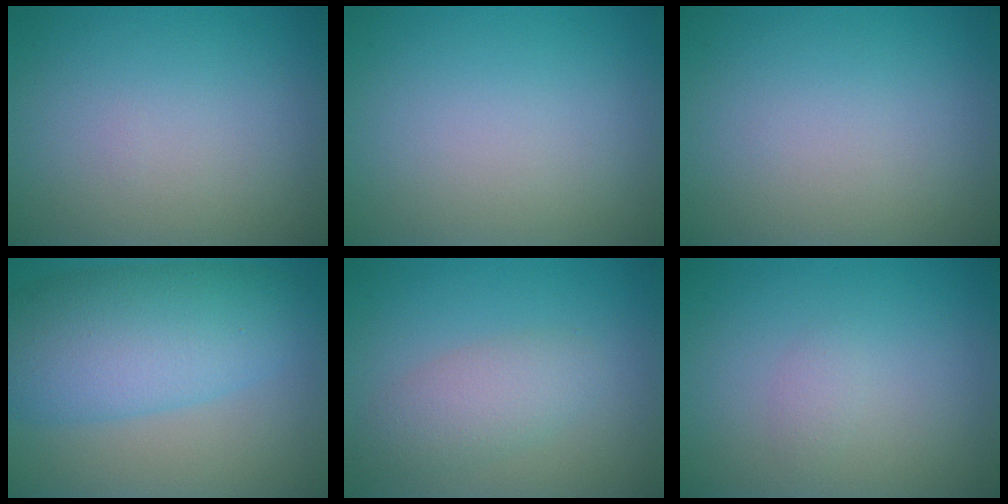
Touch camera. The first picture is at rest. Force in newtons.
{"total": 0.0}
{"total": 0.0}
{"total": 8.9, "press": 8.9, "slide": 0.1}
{"total": 3.0, "press": 3.0, "slide": 0.2}
{"total": 0.8, "press": 0.8, "slide": 0.0}